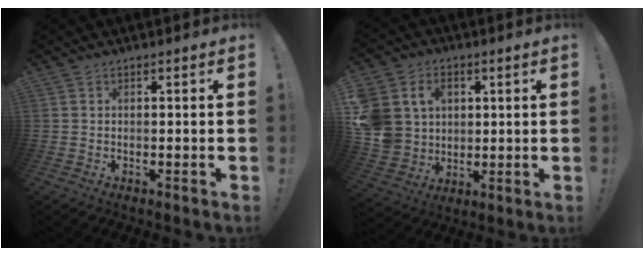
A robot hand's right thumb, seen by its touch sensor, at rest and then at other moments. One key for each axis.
{"total": 13.3, "fx": 3.1, "fy": 11.7, "fz": 5.5, "tx": -0.119, "ty": -0.004, "tz": 0.068}